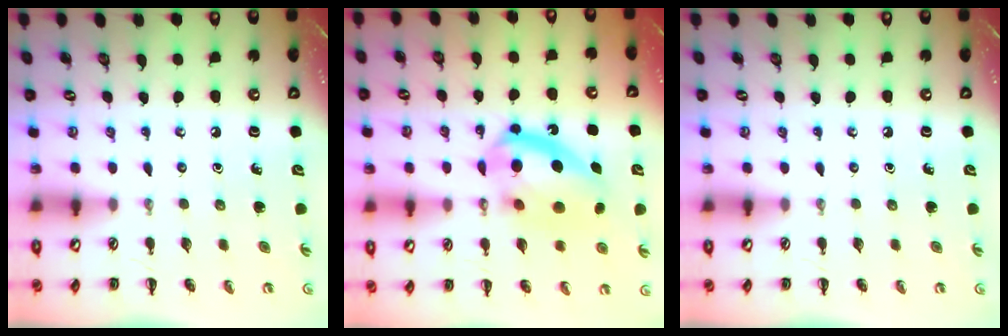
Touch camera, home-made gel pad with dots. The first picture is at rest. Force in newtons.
{"total": 16.8, "press": 16.3, "slide": 3.9}
{"total": 0.0}